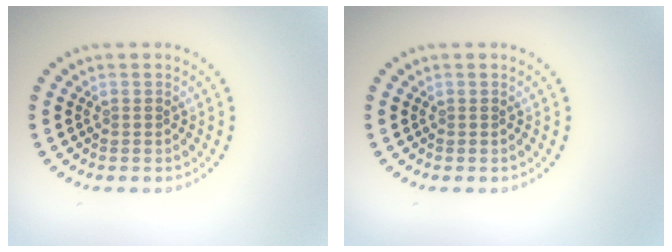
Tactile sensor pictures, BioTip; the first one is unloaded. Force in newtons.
{"total": 0.0}